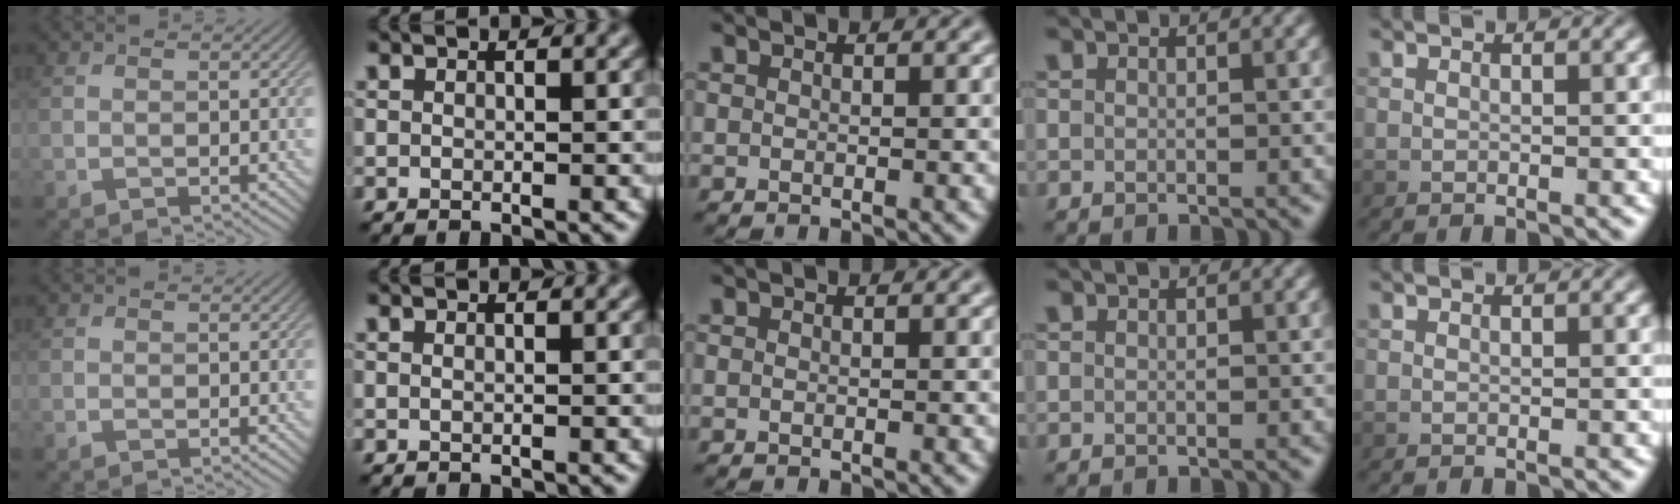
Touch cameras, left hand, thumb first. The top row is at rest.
{}